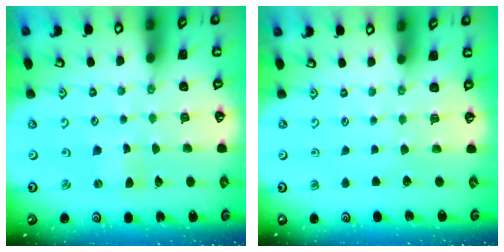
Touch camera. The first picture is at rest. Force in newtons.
{"total": 0.0}